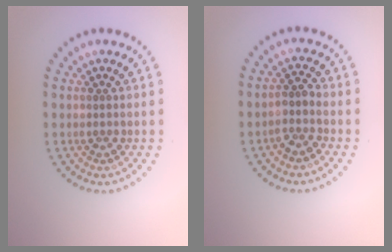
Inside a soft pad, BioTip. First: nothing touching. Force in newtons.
{"total": 1.7, "press": 1.5, "slide": 1.0}